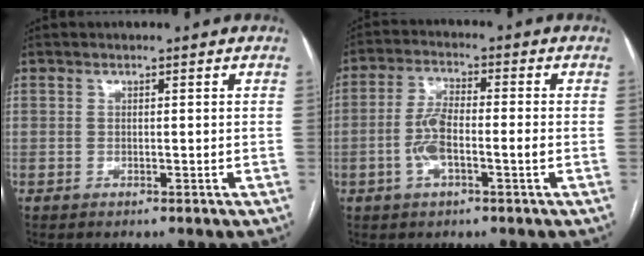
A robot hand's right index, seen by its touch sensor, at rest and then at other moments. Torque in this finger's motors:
{"motor_torque": [1.06, -0.07, 0.63, 0.13]}